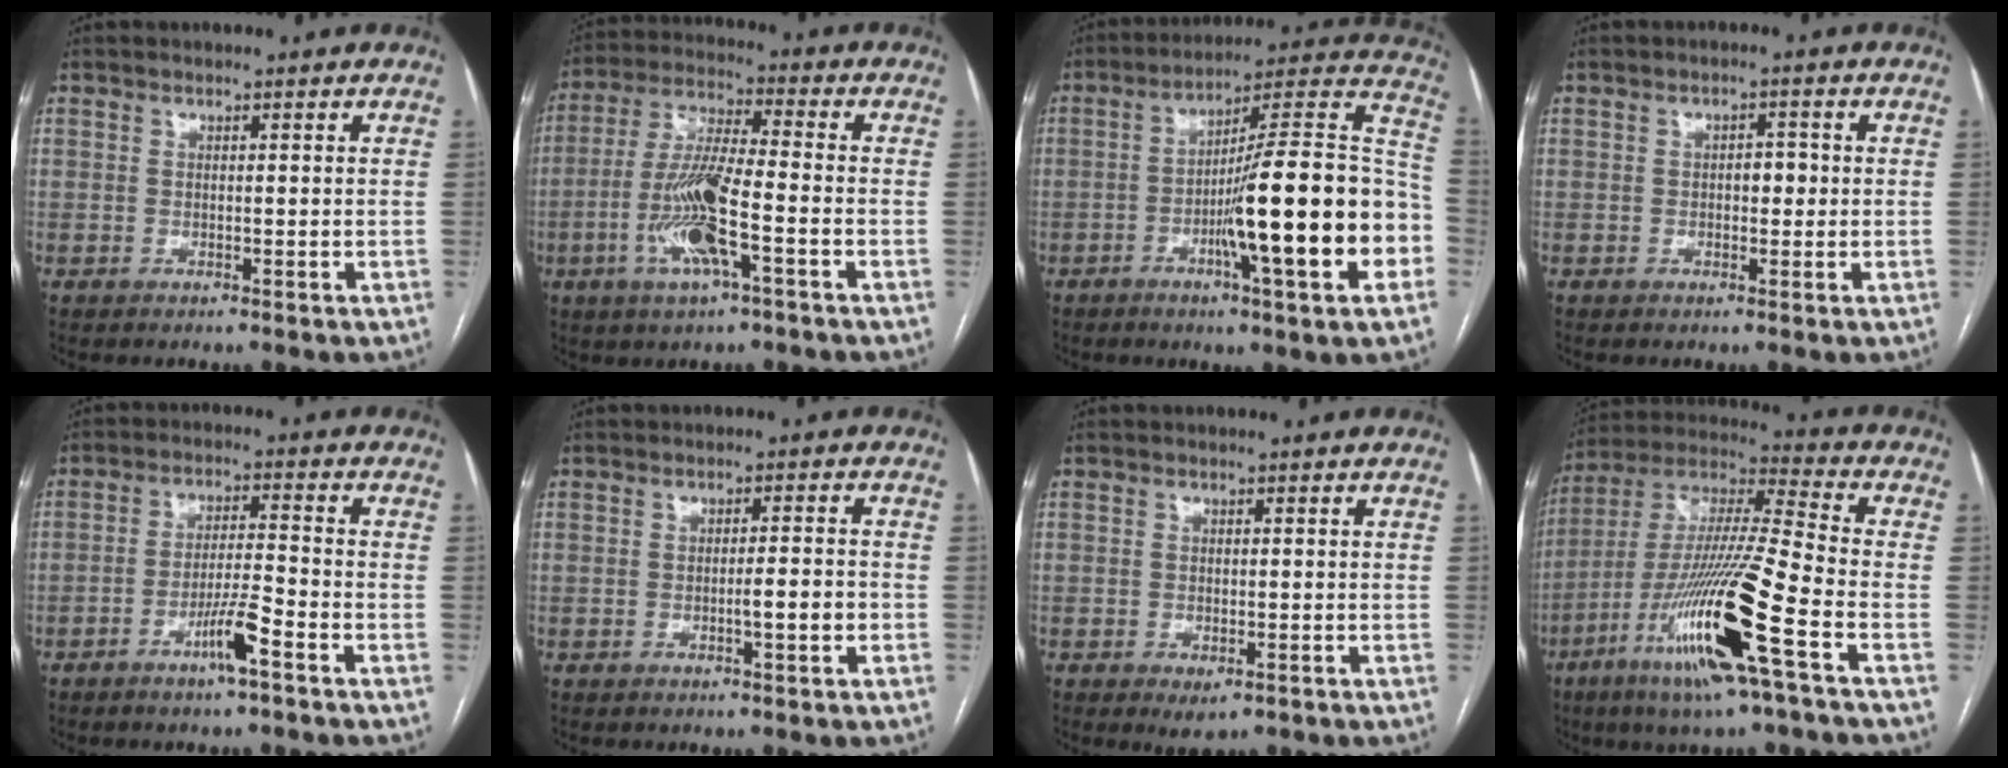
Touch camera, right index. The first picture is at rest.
{"total": 11.8, "force": [-4.1, 1.5, 11.0], "torque": [-0.227, -0.004, -0.077]}
{"total": 22.4, "force": [-5.7, 1.4, 21.6], "torque": [-0.266, 0.013, -0.086]}
{"total": 2.3, "force": [-0.1, 1.2, 1.9], "torque": [-0.025, 0.008, -0.002]}
{"total": 6.0, "force": [-3.5, 0.0, 4.9], "torque": [-0.090, -0.002, -0.066]}
{"total": 3.3, "force": [-1.1, 0.2, 3.2], "torque": [-0.047, 0.000, -0.018]}
{"total": 2.7, "force": [-1.4, 1.4, 1.8], "torque": [-0.024, -0.003, -0.009]}
{"total": 20.2, "force": [-8.7, 0.0, 18.2], "torque": [-0.379, -0.034, -0.169]}